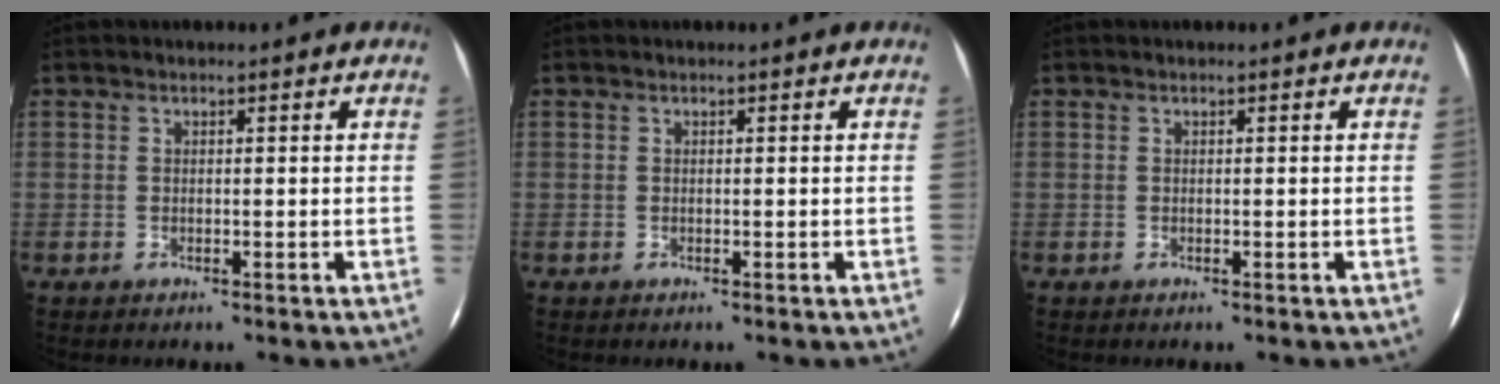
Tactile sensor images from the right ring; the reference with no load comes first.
{"total": 0.0}
{"total": 0.0}